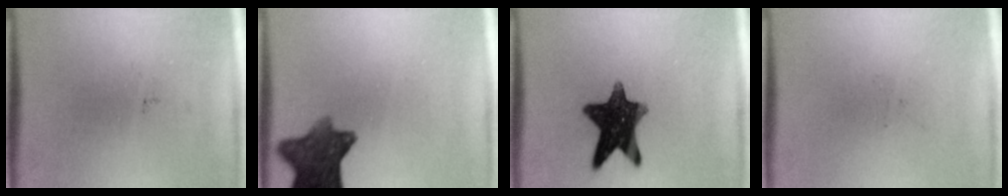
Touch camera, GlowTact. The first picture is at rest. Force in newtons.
{"total": 9.3}
{"total": 11.9}
{"total": 0.0}